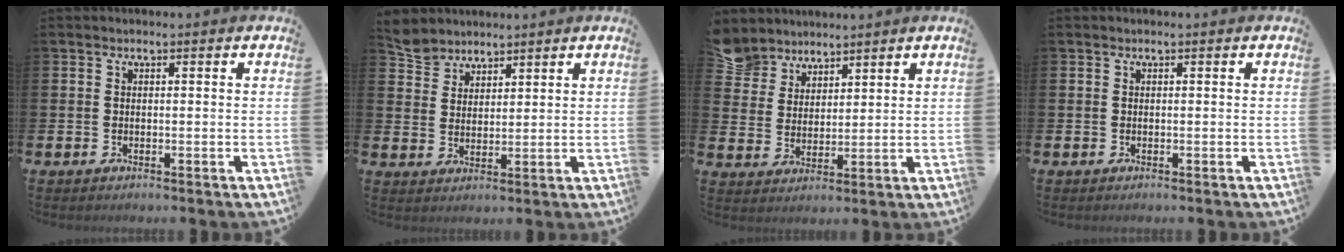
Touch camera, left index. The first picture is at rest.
{"total": 4.5, "force": [4.3, 1.4, -0.2], "torque": [-0.020, -0.013, 0.083]}
{"total": 6.0, "force": [5.5, 2.3, -0.4], "torque": [-0.020, -0.030, 0.105]}
{"total": 0.0}